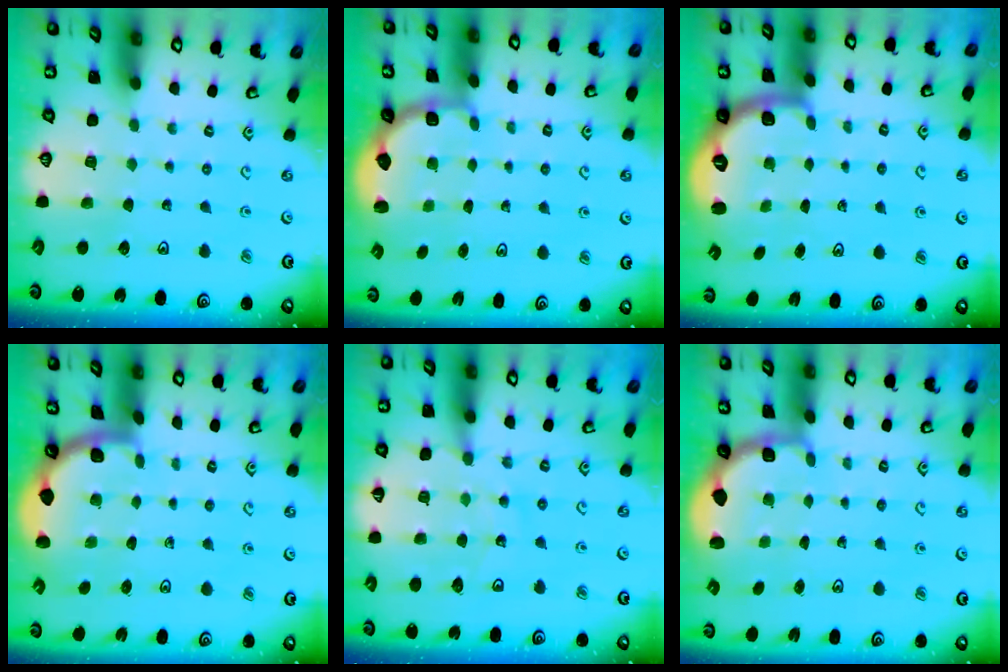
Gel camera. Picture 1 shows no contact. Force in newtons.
{"total": 2.8, "press": 2.1, "slide": 1.9}
{"total": 2.8, "press": 1.8, "slide": 2.1}
{"total": 1.7, "press": 1.7, "slide": 0.1}
{"total": 12.3, "press": 11.8, "slide": 3.6}
{"total": 2.3, "press": 2.2, "slide": 0.6}